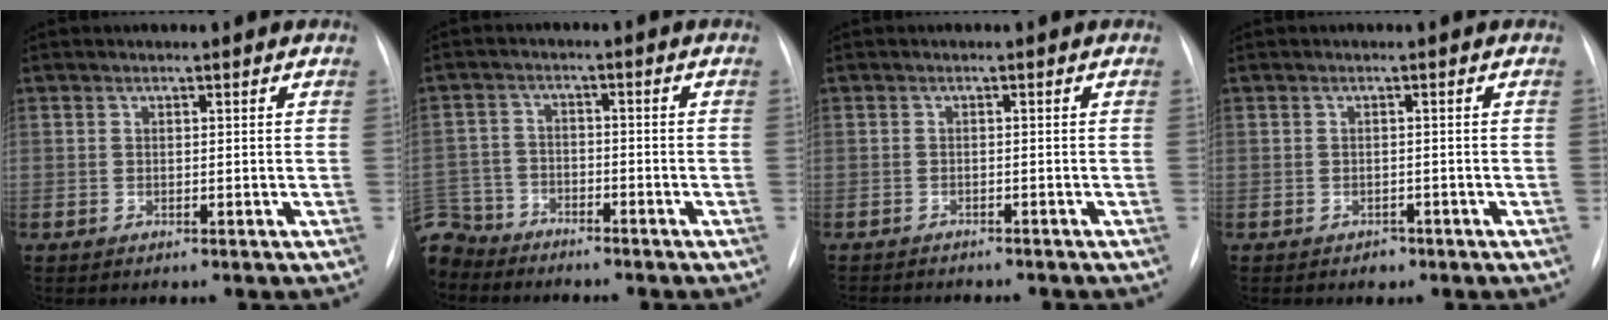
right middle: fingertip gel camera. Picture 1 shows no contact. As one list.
[{"total": 9.1, "force": [-8.0, 4.2, 0.9], "torque": [-0.034, 0.004, -0.151]}, {"total": 7.0, "force": [-6.3, 1.6, 2.6], "torque": [-0.031, -0.001, -0.082]}, {"total": 1.4, "force": [-0.9, 1.0, 0.3], "torque": [-0.006, 0.002, -0.011]}]